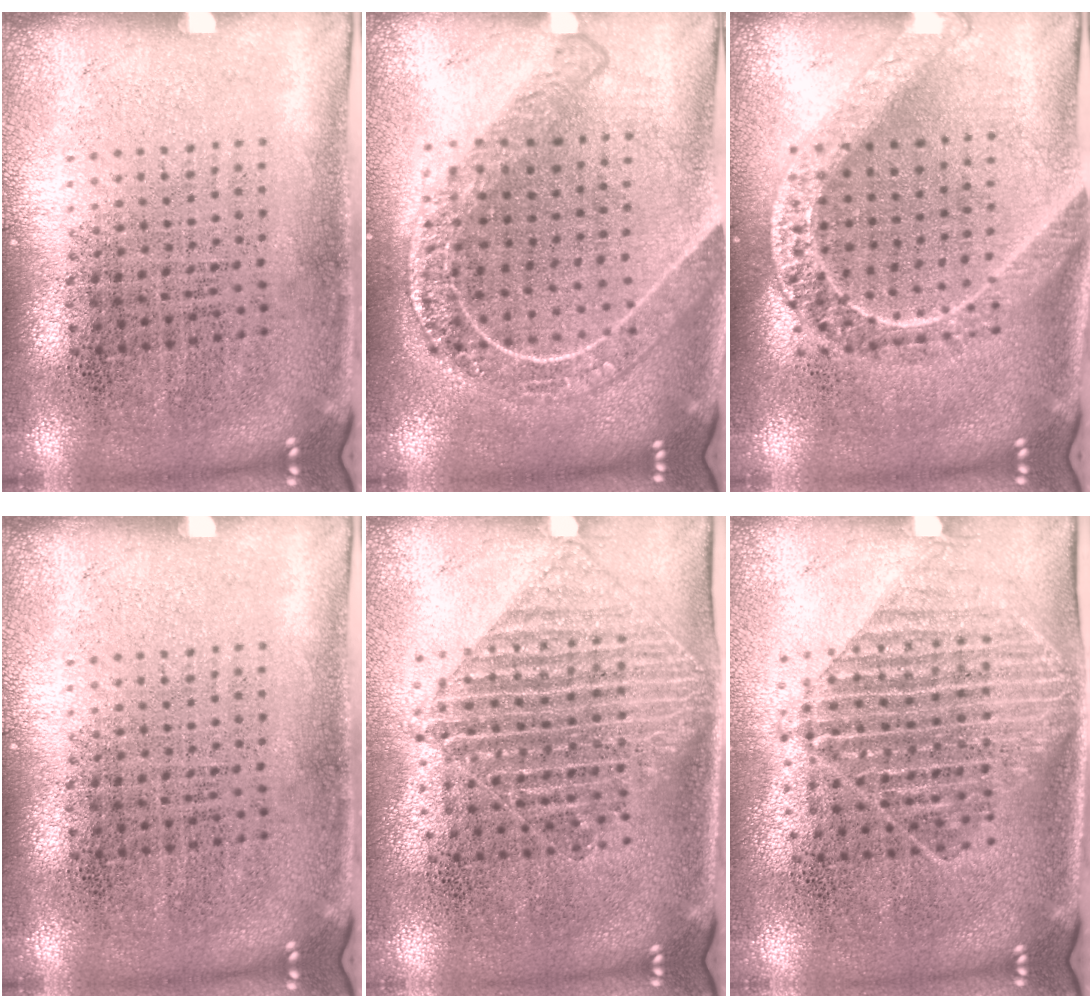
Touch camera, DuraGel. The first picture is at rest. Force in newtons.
{"total": 1.8, "press": 1.6, "slide": 0.8}
{"total": 1.5, "press": 1.5, "slide": 0.2}
{"total": 0.0}
{"total": 1.4, "press": 1.2, "slide": 0.6}
{"total": 1.5, "press": 1.3, "slide": 0.8}